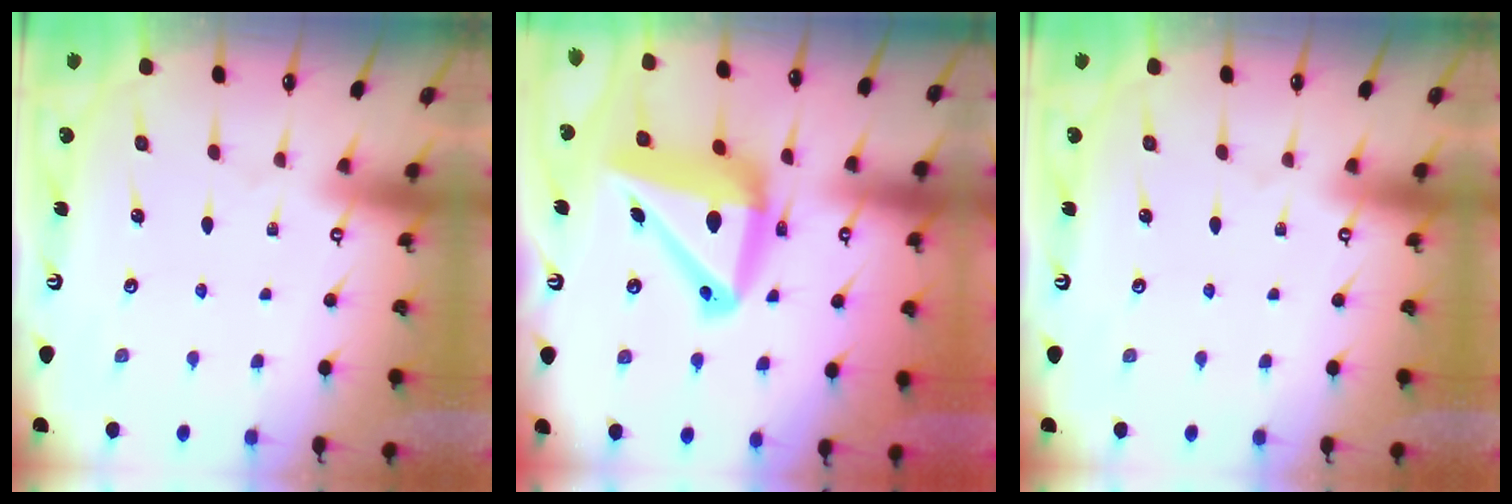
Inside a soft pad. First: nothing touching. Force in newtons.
{"total": 16.4, "press": 16.2, "slide": 2.9}
{"total": 0.0}